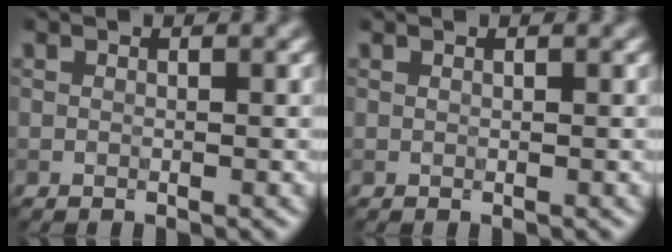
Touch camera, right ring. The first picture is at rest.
{"total": 0.0}